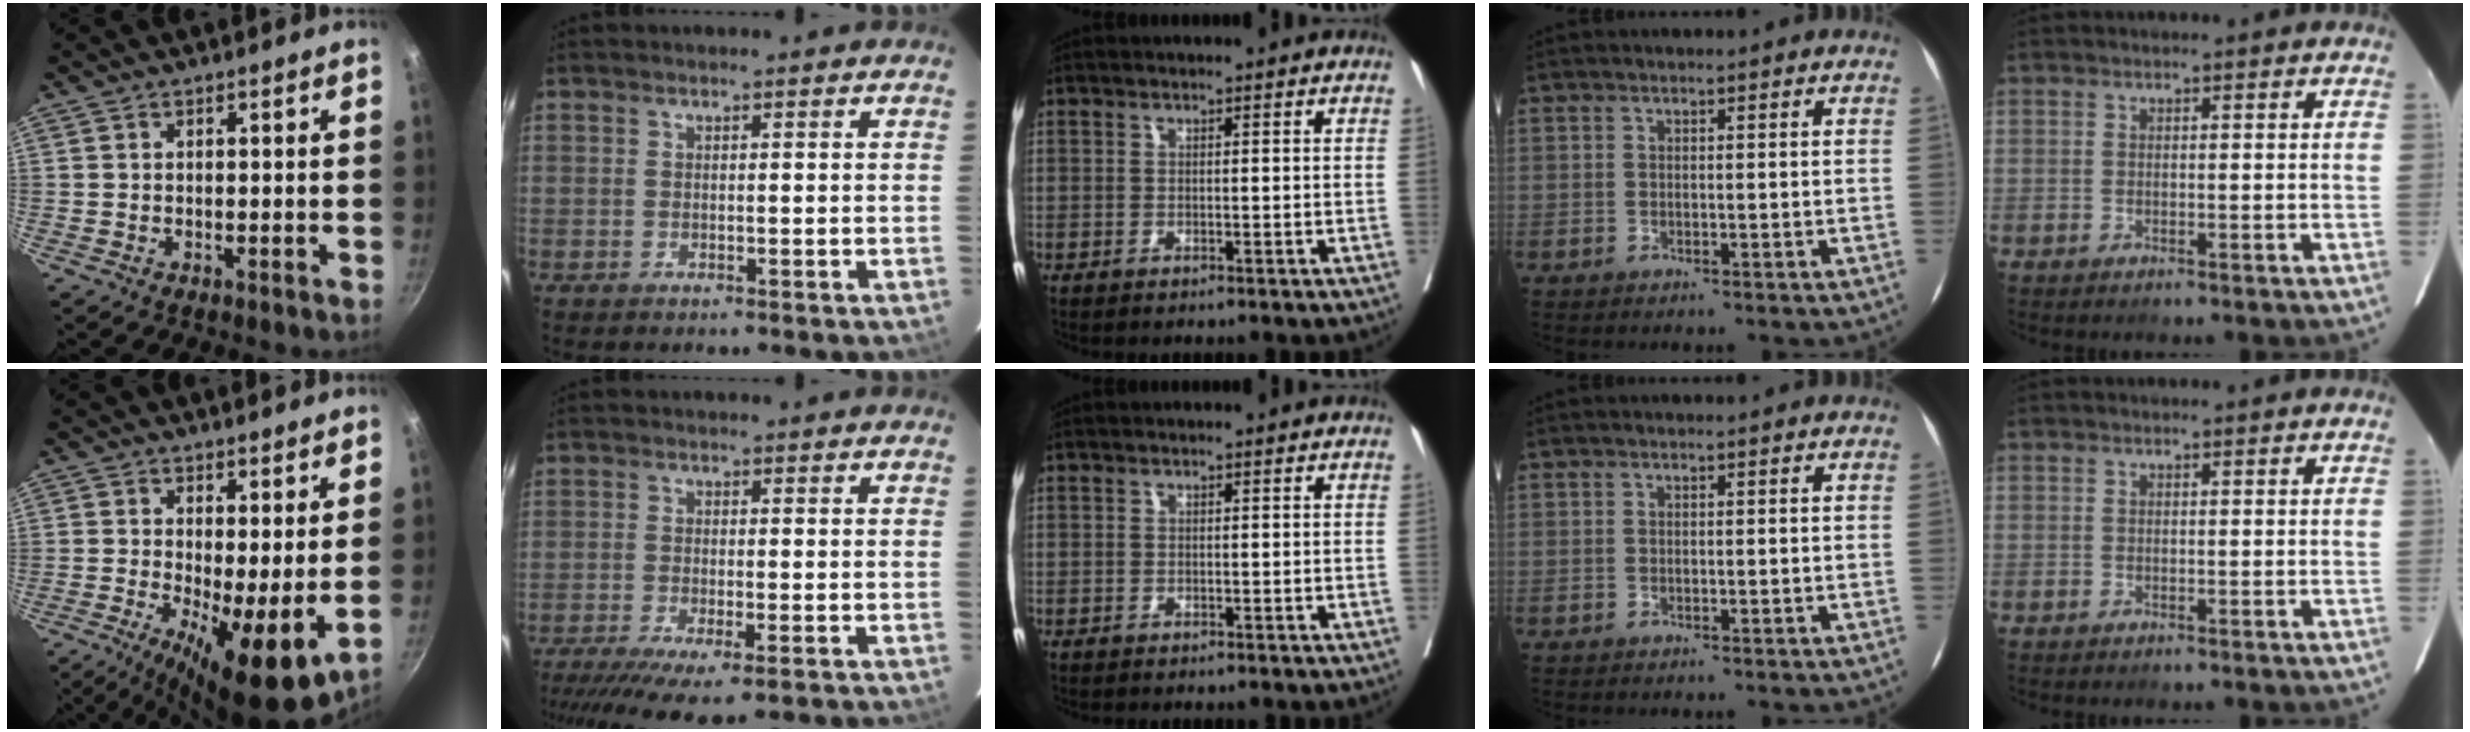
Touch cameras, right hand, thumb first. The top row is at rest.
{"thumb": {"total": 12.8, "force": [-1.7, 3.9, 12.1], "torque": [-0.193, -0.022, -0.012]}, "index": {"total": 11.6, "force": [-8.9, 1.7, 7.3], "torque": [-0.110, -0.024, -0.139]}}